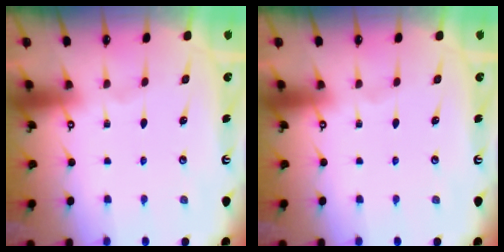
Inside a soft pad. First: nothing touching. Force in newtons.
{"total": 0.0}